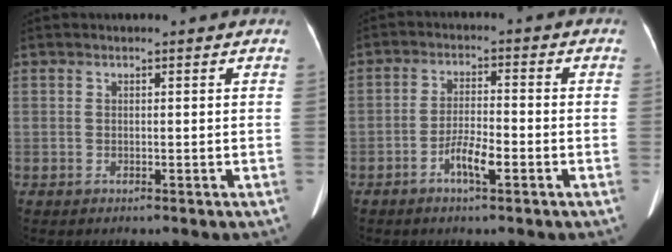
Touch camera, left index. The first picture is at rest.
{"total": 4.8, "force": [-2.4, 0.9, 4.0], "torque": [-0.078, 0.004, -0.046]}